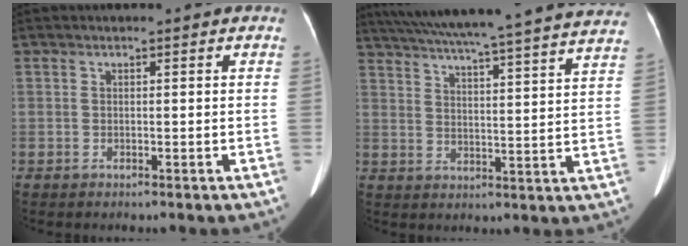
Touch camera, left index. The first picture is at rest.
{"total": 32.1, "force": [29.1, 0.9, 13.5], "torque": [-0.226, -0.036, 0.365]}